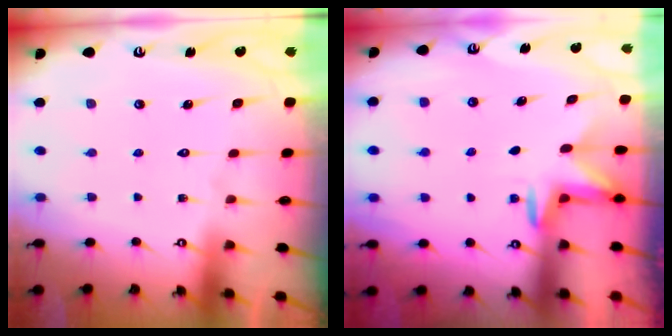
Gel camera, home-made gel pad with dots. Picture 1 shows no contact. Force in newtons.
{"total": 3.1, "press": 3.1, "slide": 0.6}